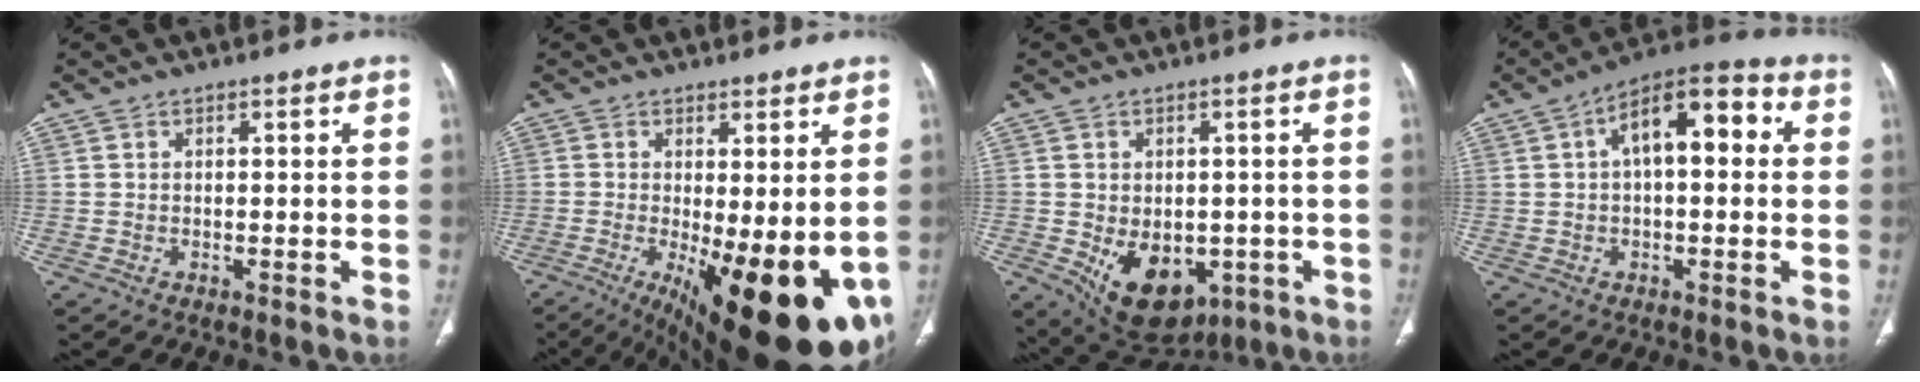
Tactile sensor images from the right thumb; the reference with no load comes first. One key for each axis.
{"total": 20.7, "fx": -5.7, "fy": 7.2, "fz": 18.5, "tx": -0.216, "ty": -0.032, "tz": -0.062}
{"total": 13.3, "fx": -4.1, "fy": 9.1, "fz": 8.9, "tx": -0.109, "ty": -0.002, "tz": -0.035}
{"total": 12.4, "fx": 2.4, "fy": 6.0, "fz": 10.6, "tx": -0.143, "ty": 0.037, "tz": 0.027}